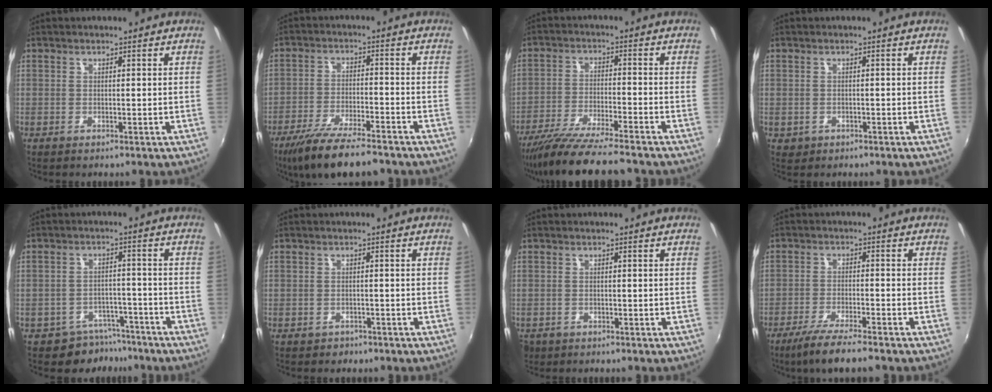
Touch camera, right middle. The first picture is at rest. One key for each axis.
{"total": 13.4, "fx": -10.8, "fy": 2.8, "fz": 7.4, "tx": -0.160, "ty": -0.029, "tz": -0.183}
{"total": 13.3, "fx": -11.6, "fy": 0.8, "fz": 6.6, "tx": -0.141, "ty": -0.034, "tz": -0.199}
{"total": 2.0, "fx": -0.6, "fy": 1.8, "fz": 0.7, "tx": -0.018, "ty": -0.003, "tz": -0.005}
{"total": 6.7, "fx": -5.3, "fy": 4.0, "fz": 0.6, "tx": -0.013, "ty": 0.019, "tz": -0.069}
{"total": 2.1, "fx": -1.3, "fy": 1.7, "fz": 0.2, "tx": -0.010, "ty": 0.000, "tz": -0.018}
{"total": 2.8, "fx": -1.4, "fy": 2.2, "fz": 1.0, "tx": -0.026, "ty": -0.007, "tz": -0.021}
{"total": 7.9, "fx": -6.5, "fy": 0.5, "fz": 4.5, "tx": -0.102, "ty": -0.019, "tz": -0.113}